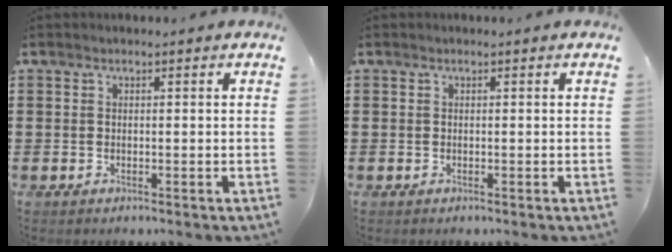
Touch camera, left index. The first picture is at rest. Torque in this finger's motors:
{"motor_torque": [0.00, 0.00, 0.00, 0.00]}